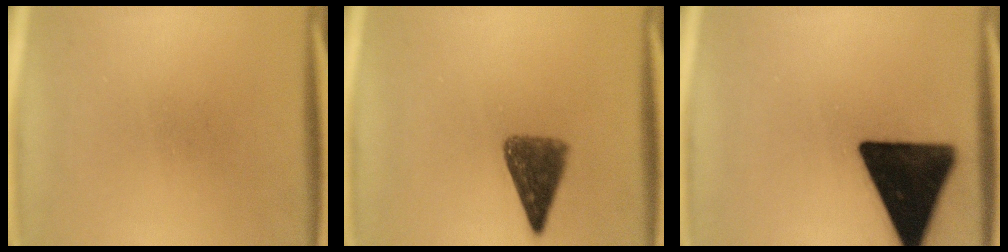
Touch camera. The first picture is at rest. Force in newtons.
{"total": 6.6}
{"total": 19.4}